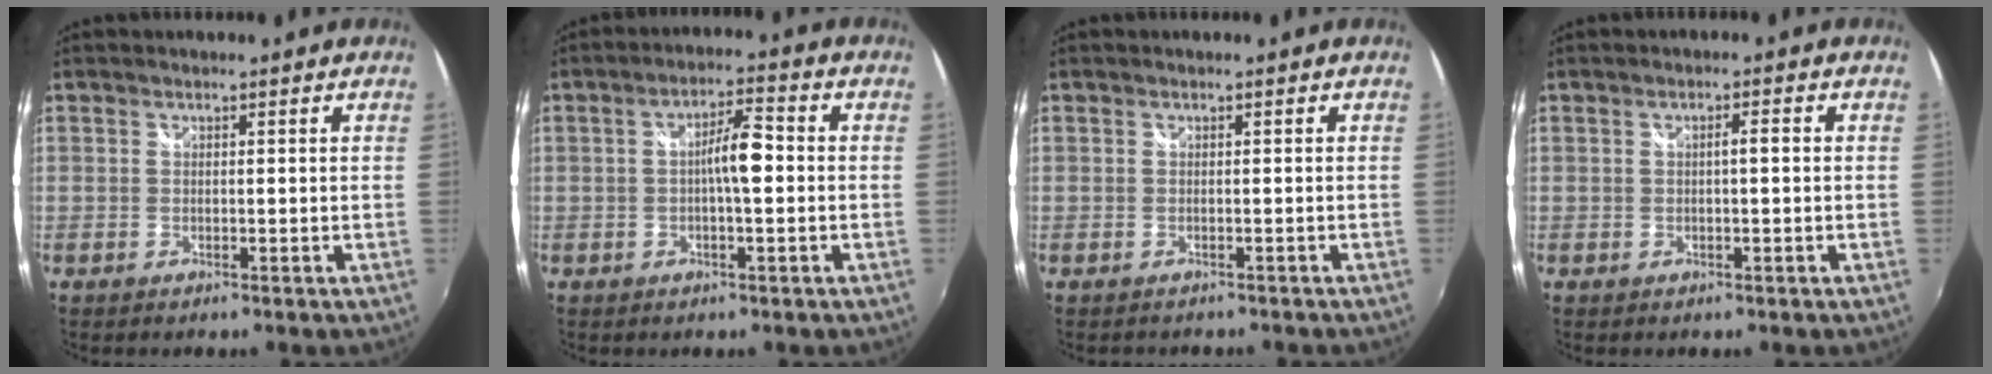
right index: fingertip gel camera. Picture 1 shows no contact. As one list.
[{"total": 5.4, "force": [-0.5, 1.0, 5.3], "torque": [-0.088, 0.013, -0.008]}, {"total": 2.7, "force": [-2.5, 0.6, 0.9], "torque": [-0.024, -0.020, -0.030]}, {"total": 1.8, "force": [-0.1, 0.2, 1.8], "torque": [-0.029, 0.004, -0.004]}]